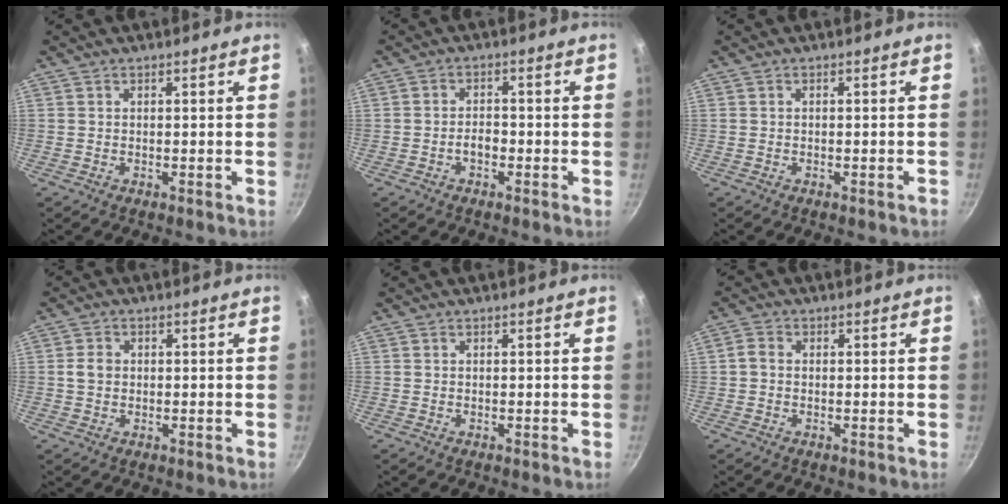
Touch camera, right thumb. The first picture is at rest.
{"total": 2.5, "force": [-1.1, 1.5, 1.7], "torque": [-0.019, 0.018, -0.020]}
{"total": 0.7, "force": [-0.5, 0.1, 0.5], "torque": [-0.014, 0.010, -0.004]}
{"total": 2.7, "force": [0.1, 2.2, 1.5], "torque": [-0.020, 0.006, -0.001]}
{"total": 0.0}
{"total": 2.2, "force": [-0.1, 1.8, 1.2], "torque": [-0.026, 0.009, -0.007]}